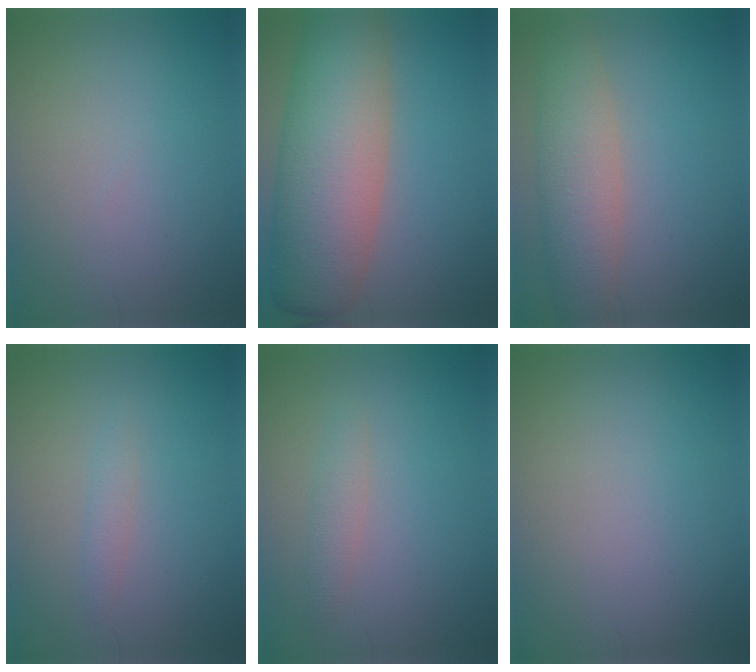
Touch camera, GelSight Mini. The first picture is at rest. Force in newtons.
{"total": 12.1, "press": 12.1, "slide": 0.6}
{"total": 5.6, "press": 5.5, "slide": 0.7}
{"total": 1.1, "press": 1.1, "slide": 0.1}
{"total": 1.4, "press": 1.4, "slide": 0.1}
{"total": 0.0}